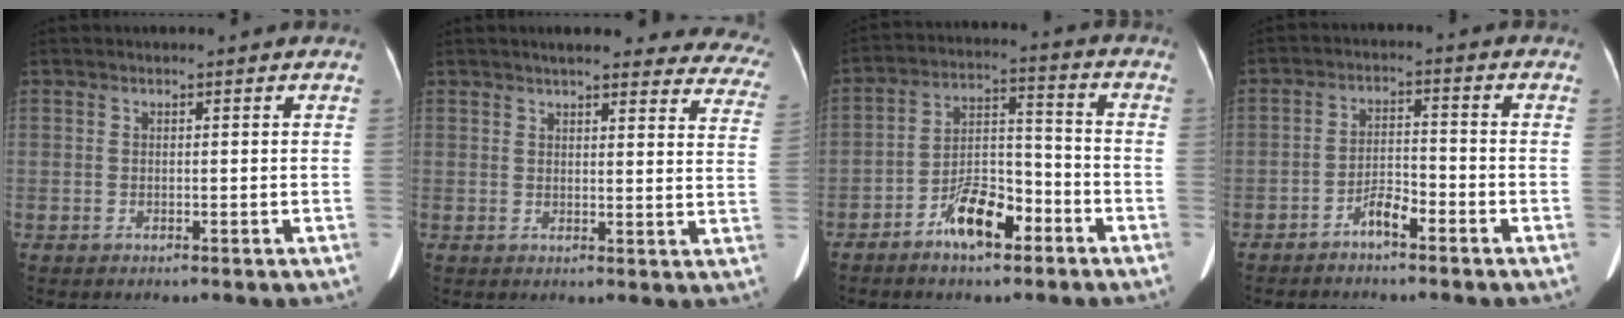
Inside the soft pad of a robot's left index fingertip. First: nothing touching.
{"total": 22.6, "force": [20.5, 4.5, 8.3], "torque": [-0.081, -0.044, 0.214]}
{"total": 9.1, "force": [-5.4, 3.4, 6.5], "torque": [-0.123, 0.015, -0.094]}
{"total": 3.8, "force": [-2.8, 0.9, 2.4], "torque": [-0.047, 0.009, -0.052]}